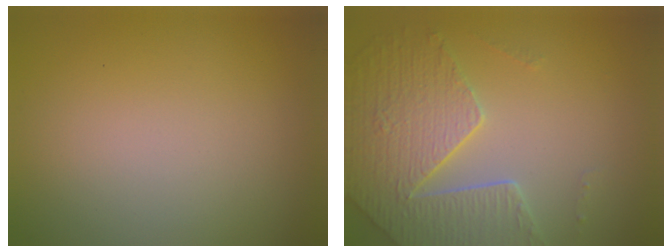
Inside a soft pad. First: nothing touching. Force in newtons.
{"total": 5.7, "press": 4.8, "slide": 2.9}